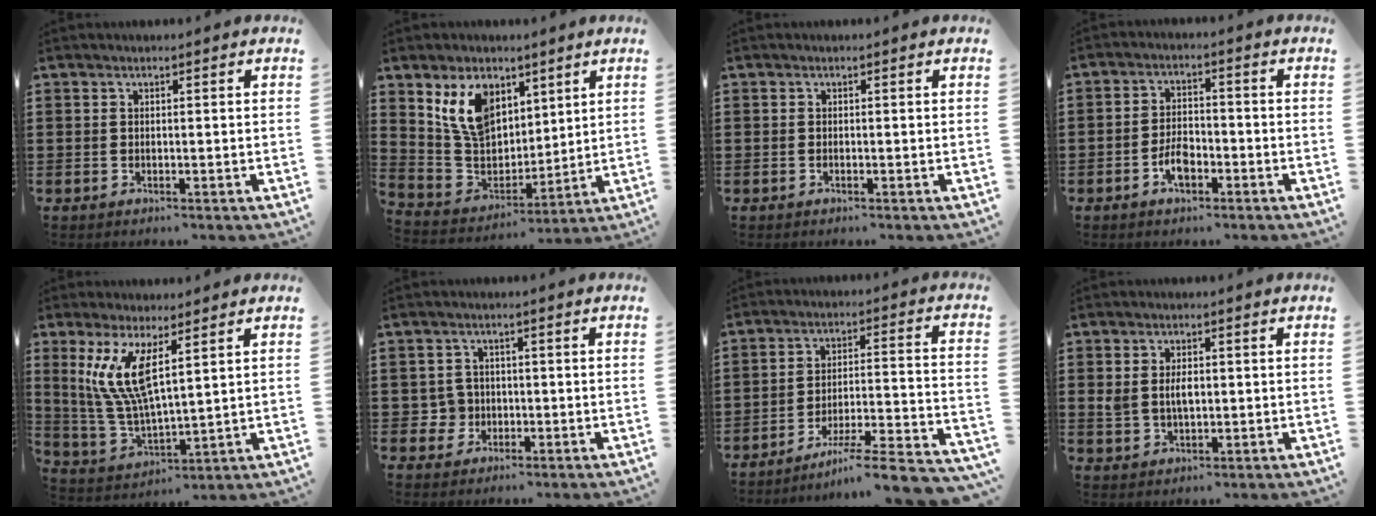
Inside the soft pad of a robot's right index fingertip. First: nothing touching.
{"total": 10.4, "force": [5.6, 7.0, 5.2], "torque": [-0.140, 0.001, 0.110]}
{"total": 0.0}
{"total": 4.3, "force": [-2.1, 2.1, 3.1], "torque": [-0.068, 0.001, -0.042]}
{"total": 9.5, "force": [3.7, 2.6, 8.3], "torque": [-0.198, -0.016, 0.060]}
{"total": 3.3, "force": [-0.8, 3.1, 0.9], "torque": [-0.029, 0.004, -0.018]}
{"total": 7.3, "force": [-6.1, 0.0, 4.0], "torque": [-0.060, -0.008, -0.121]}
{"total": 3.8, "force": [0.3, 2.3, 2.9], "torque": [-0.068, 0.006, 0.003]}